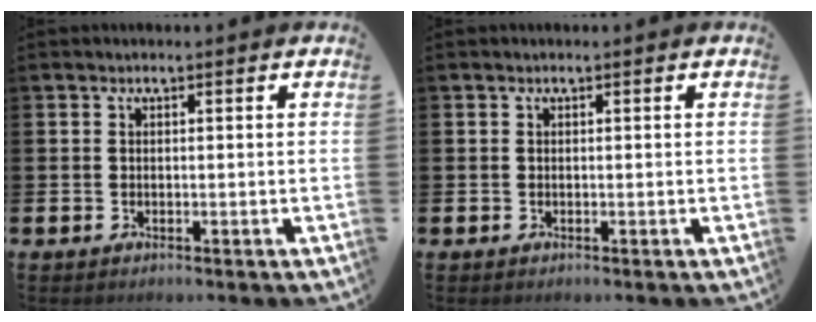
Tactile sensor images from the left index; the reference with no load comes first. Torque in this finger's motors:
{"motor_torque": [0.03, 0.00, 0.02, 0.01]}